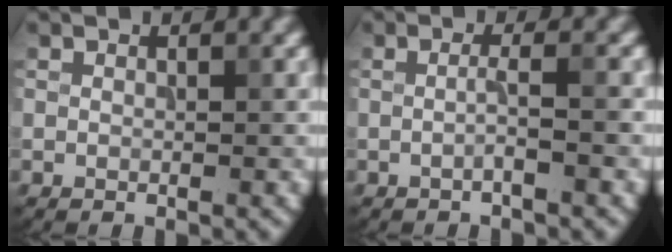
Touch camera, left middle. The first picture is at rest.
{"total": 1.7, "force": [-0.5, 0.2, 1.6], "torque": [-0.023, 0.004, -0.015]}